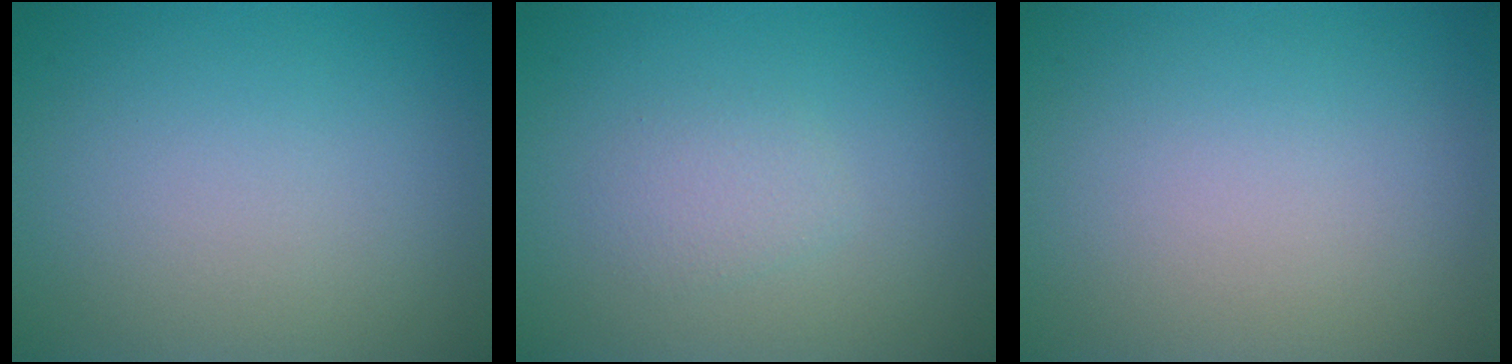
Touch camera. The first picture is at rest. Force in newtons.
{"total": 1.4, "press": 1.4, "slide": 0.1}
{"total": 0.0}